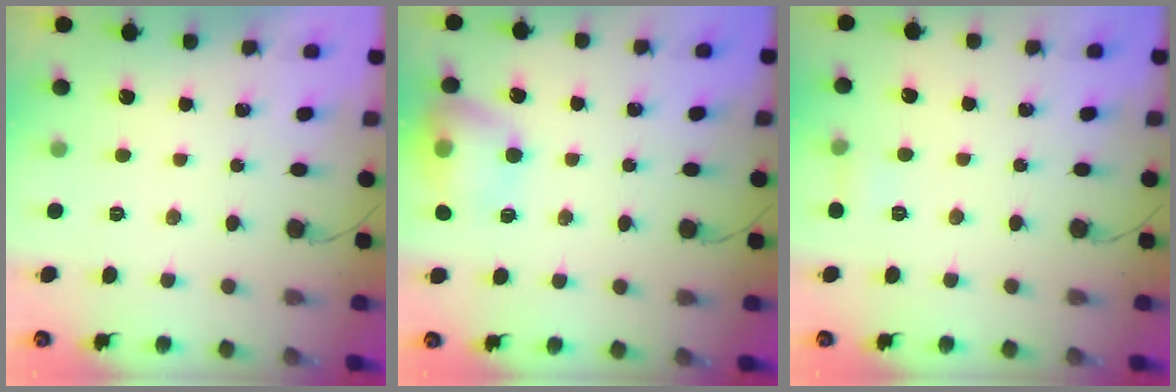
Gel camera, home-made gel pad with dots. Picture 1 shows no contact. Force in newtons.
{"total": 13.8, "press": 13.7, "slide": 2.0}
{"total": 4.6, "press": 4.3, "slide": 1.5}